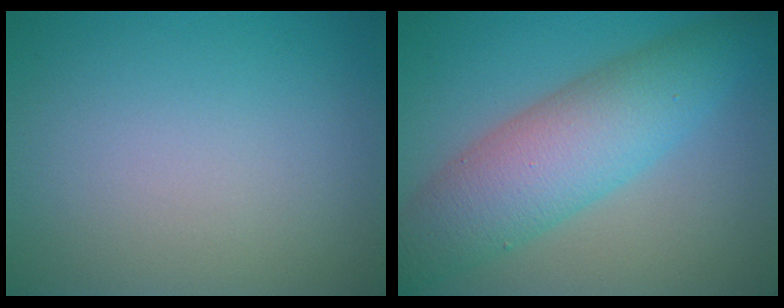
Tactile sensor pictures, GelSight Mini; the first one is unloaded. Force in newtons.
{"total": 7.6, "press": 7.6, "slide": 0.1}